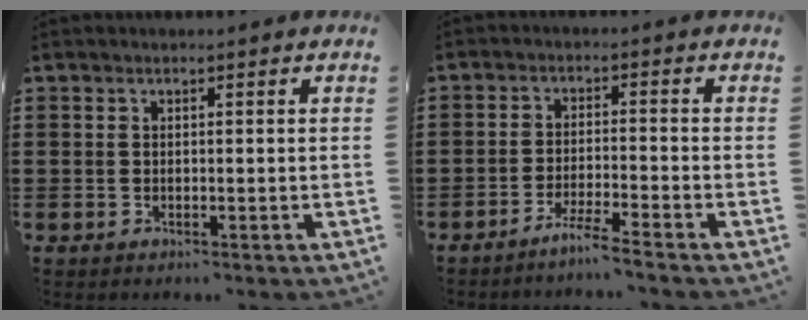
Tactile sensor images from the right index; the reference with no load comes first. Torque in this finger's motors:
{"motor_torque": [0.21, 0.24, 0.00, 0.05]}